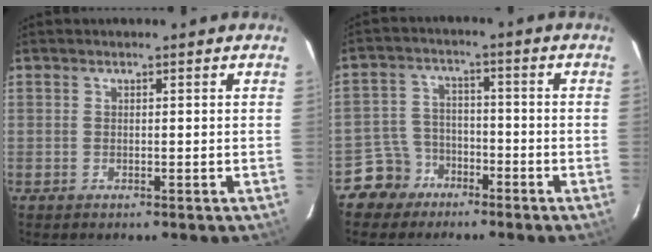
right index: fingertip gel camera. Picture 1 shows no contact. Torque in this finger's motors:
{"motor_torque": [-0.61, -0.33, -0.81, -0.21]}